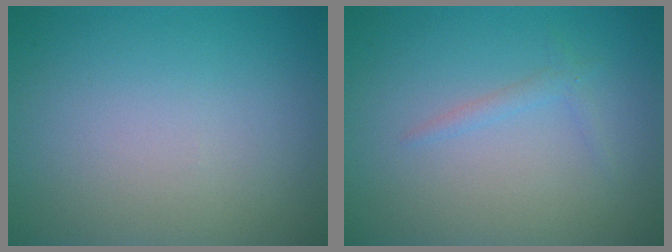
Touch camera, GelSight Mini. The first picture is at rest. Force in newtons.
{"total": 0.9, "press": 0.9, "slide": 0.1}